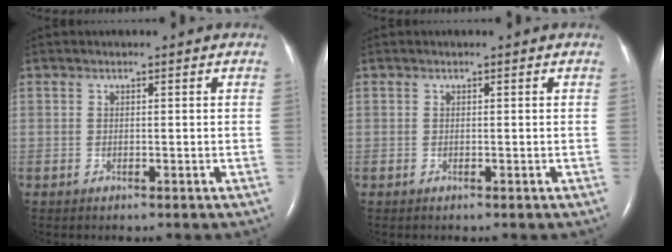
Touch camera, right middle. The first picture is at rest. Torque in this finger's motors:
{"motor_torque": [0.00, 0.00, 0.00, 0.00]}